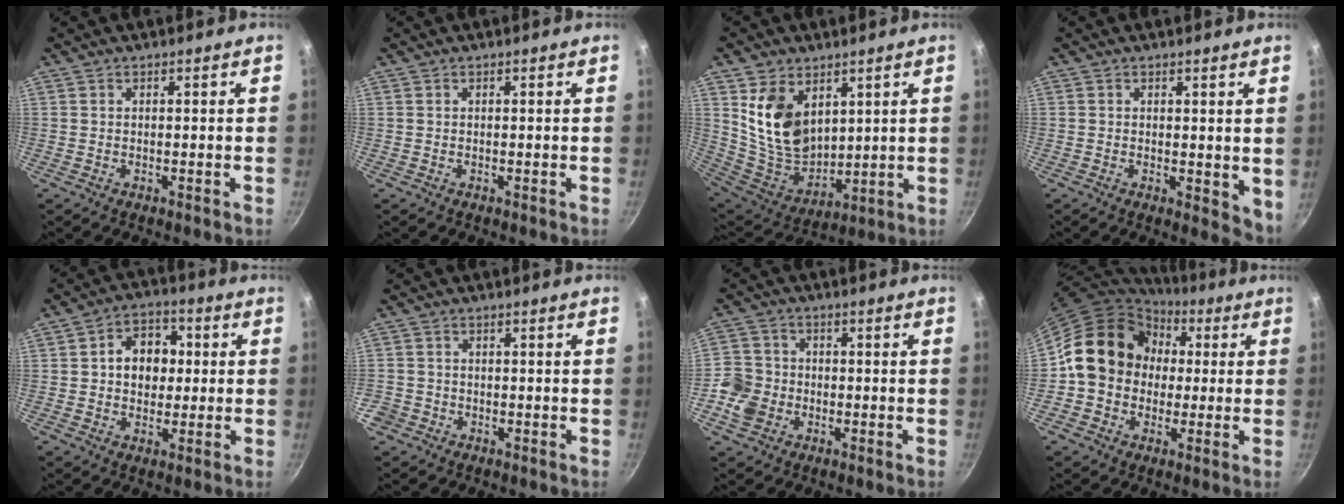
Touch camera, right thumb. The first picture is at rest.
{"total": 0.0}
{"total": 14.4, "force": [5.6, 9.9, 8.9], "torque": [-0.132, -0.050, 0.126]}
{"total": 4.6, "force": [0.7, 2.6, 3.7], "torque": [-0.041, -0.007, 0.011]}
{"total": 9.3, "force": [1.0, 7.2, 5.8], "torque": [-0.046, 0.012, 0.004]}
{"total": 3.4, "force": [-1.5, 2.9, 0.8], "torque": [-0.016, 0.018, -0.026]}
{"total": 7.7, "force": [-2.4, 6.7, 2.9], "torque": [-0.032, 0.023, -0.059]}
{"total": 15.4, "force": [1.4, 13.4, 7.4], "torque": [-0.086, 0.032, 0.009]}